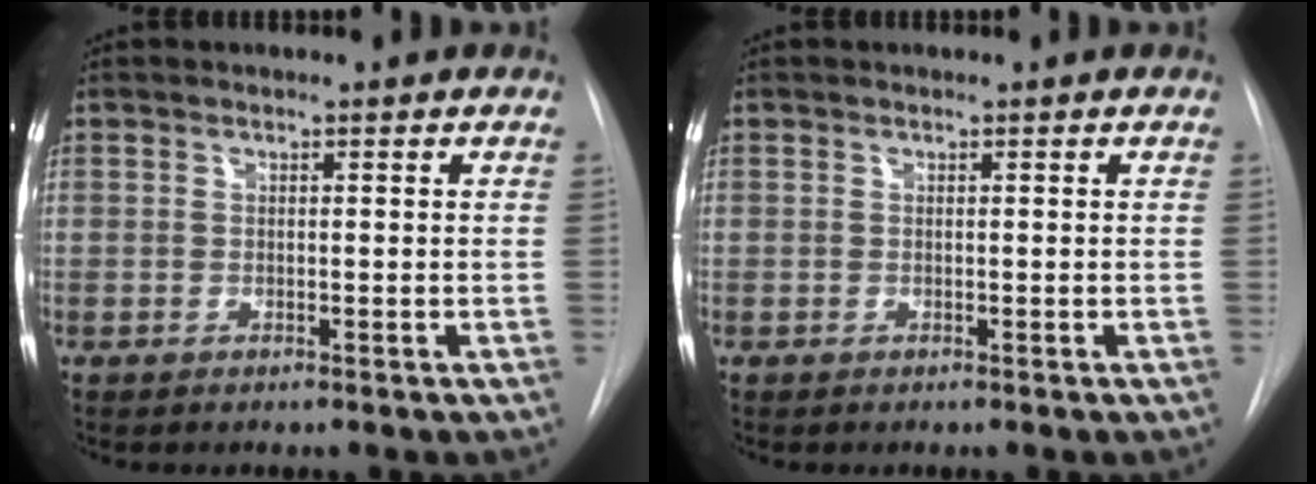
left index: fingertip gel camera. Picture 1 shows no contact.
{"total": 0.0}